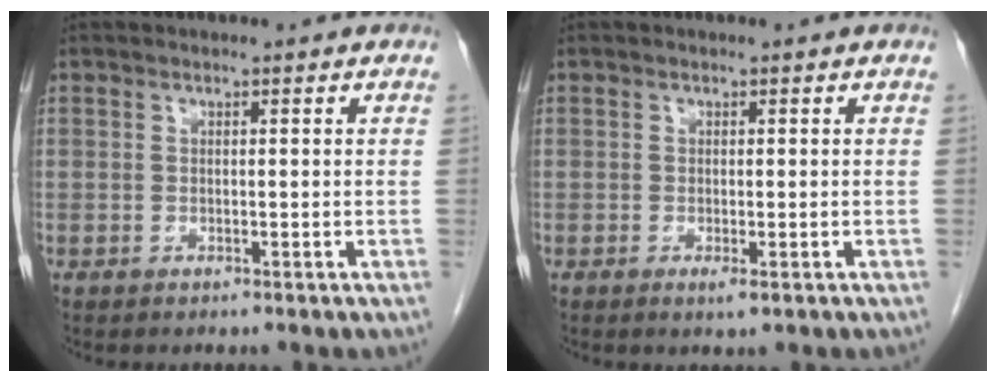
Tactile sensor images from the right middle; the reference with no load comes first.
{"total": 1.2, "force": [-0.5, 0.1, 1.1], "torque": [-0.014, -0.004, -0.007]}